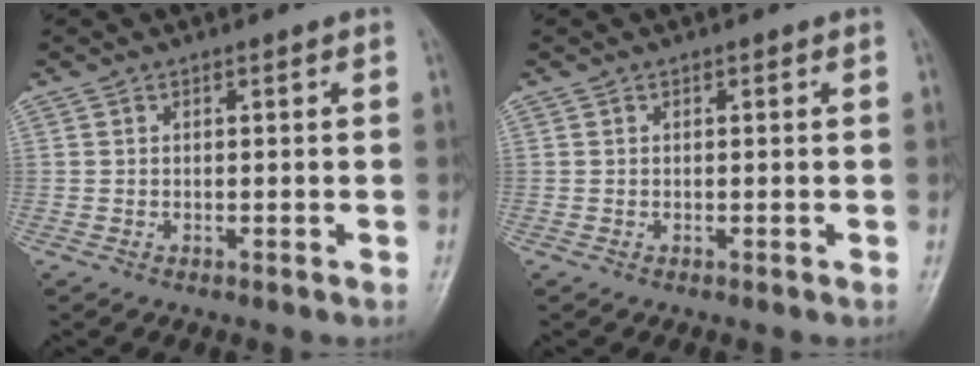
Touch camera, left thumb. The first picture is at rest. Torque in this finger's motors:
{"motor_torque": [0.00, 0.00, 0.00, 0.00, 0.00]}